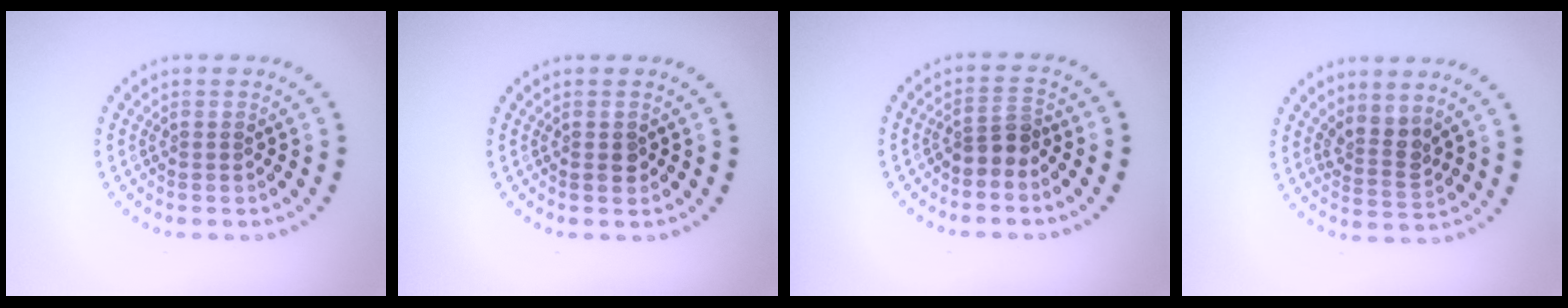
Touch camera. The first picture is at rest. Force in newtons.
{"total": 1.2, "press": 1.2, "slide": 0.3}
{"total": 2.2, "press": 1.8, "slide": 1.4}
{"total": 2.5, "press": 1.9, "slide": 1.7}